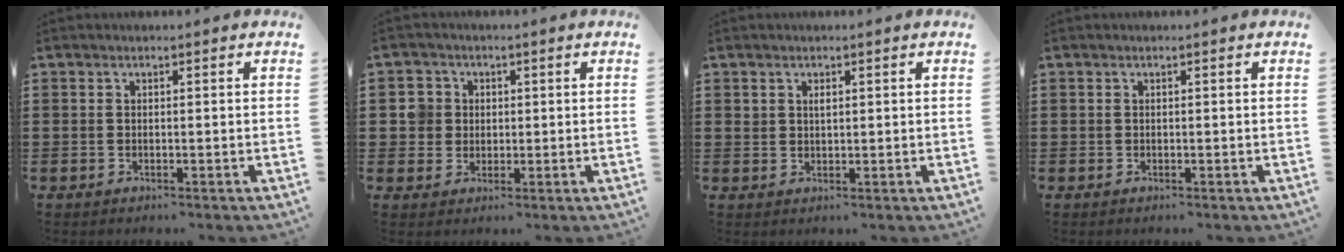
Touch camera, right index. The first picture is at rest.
{"total": 4.3, "force": [0.4, 4.2, 0.8], "torque": [-0.042, 0.012, 0.004]}
{"total": 1.2, "force": [0.6, 0.7, 0.7], "torque": [-0.015, 0.004, 0.011]}
{"total": 0.0}